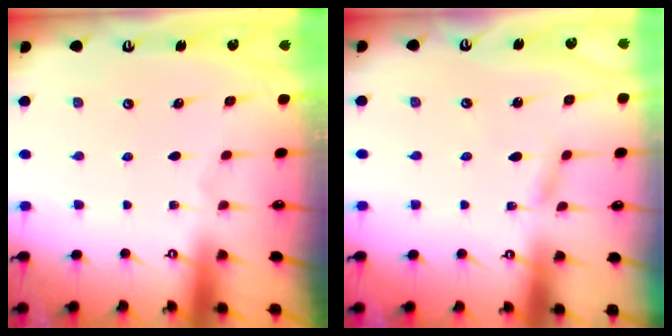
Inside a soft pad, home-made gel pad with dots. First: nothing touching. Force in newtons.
{"total": 2.3, "press": 2.3, "slide": 0.2}